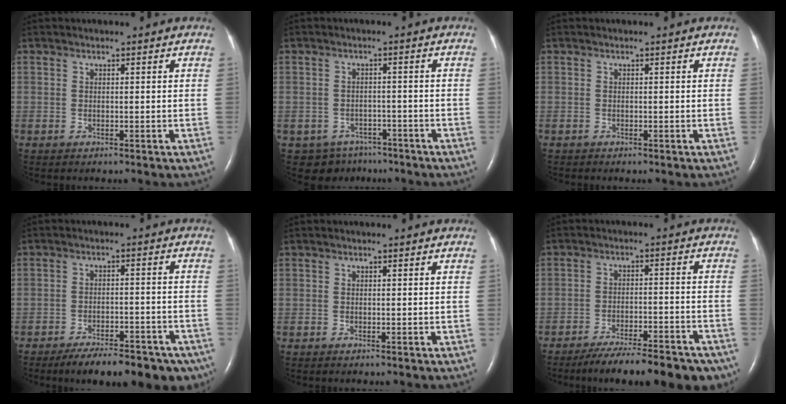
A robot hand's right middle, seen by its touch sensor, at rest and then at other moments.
{"total": 5.5, "force": [-3.9, 3.8, 0.3], "torque": [0.003, 0.012, -0.051]}
{"total": 0.0}
{"total": 14.6, "force": [-11.2, 5.3, 7.7], "torque": [-0.077, 0.012, -0.148]}
{"total": 0.0}
{"total": 16.1, "force": [-13.6, 3.2, 8.0], "torque": [-0.079, -0.003, -0.189]}